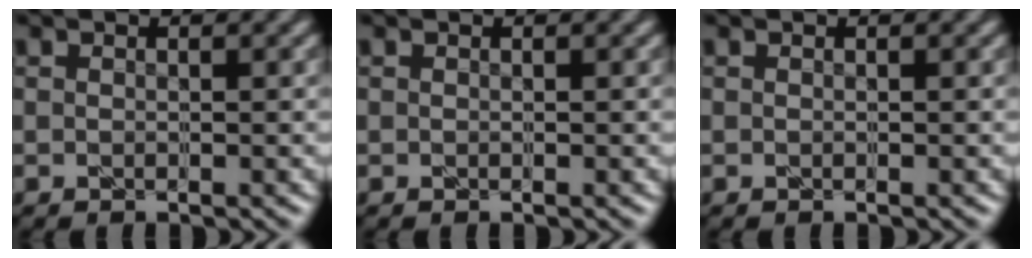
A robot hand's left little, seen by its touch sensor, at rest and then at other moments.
{"total": 0.0}
{"total": 0.0}